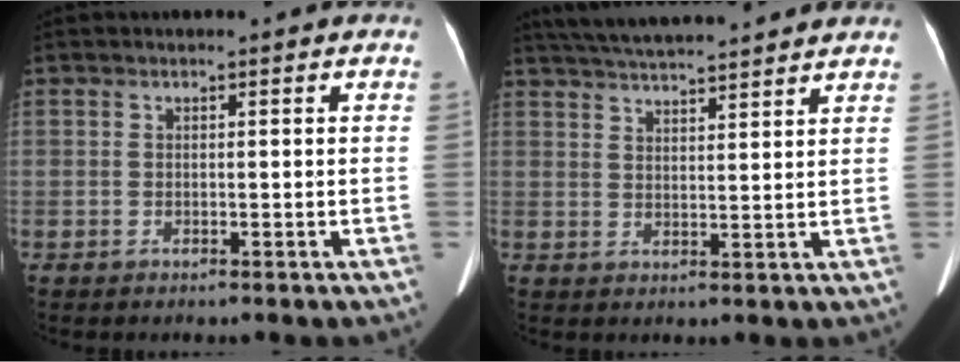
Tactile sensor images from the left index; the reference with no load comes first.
{"total": 13.4, "force": [12.3, 1.0, 5.3], "torque": [-0.098, 0.031, 0.184]}